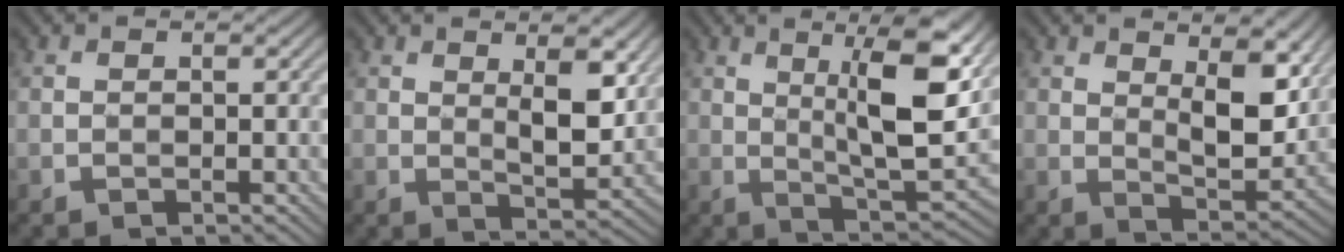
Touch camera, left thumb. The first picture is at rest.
{"total": 6.1, "force": [2.2, 2.3, 5.2], "torque": [-0.089, 0.000, 0.041]}
{"total": 12.2, "force": [4.4, 2.9, 11.0], "torque": [-0.172, -0.004, 0.079]}
{"total": 8.7, "force": [3.6, 3.8, 6.9], "torque": [-0.119, -0.011, 0.061]}